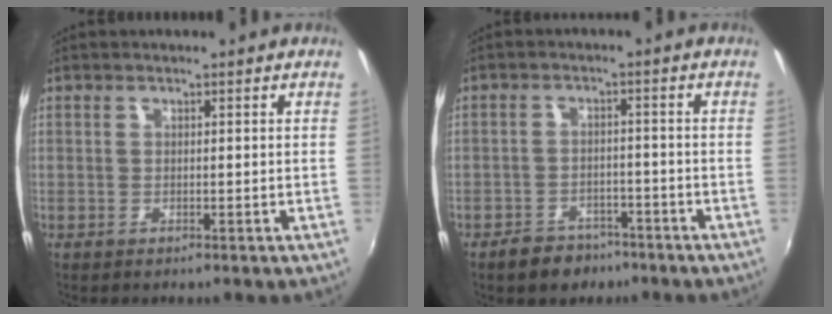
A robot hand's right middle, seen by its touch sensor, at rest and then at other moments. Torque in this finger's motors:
{"motor_torque": [0.47, -0.49, 0.22, 0.01]}